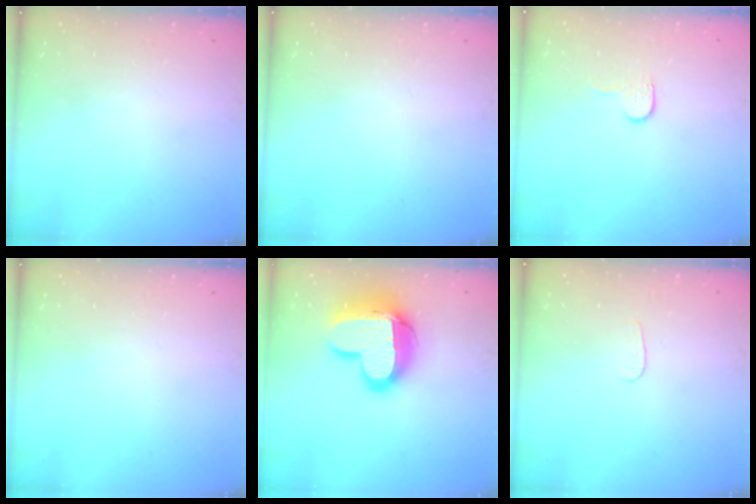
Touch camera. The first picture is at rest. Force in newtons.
{"total": 0.0}
{"total": 3.6, "press": 3.6, "slide": 0.3}
{"total": 0.0}
{"total": 17.0, "press": 17.0, "slide": 1.2}
{"total": 2.9, "press": 2.8, "slide": 0.3}